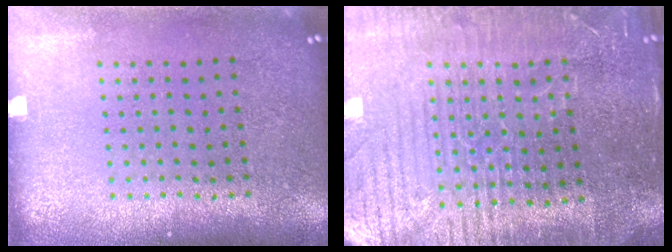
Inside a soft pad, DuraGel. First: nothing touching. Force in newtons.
{"total": 4.5, "press": 4.3, "slide": 1.5}